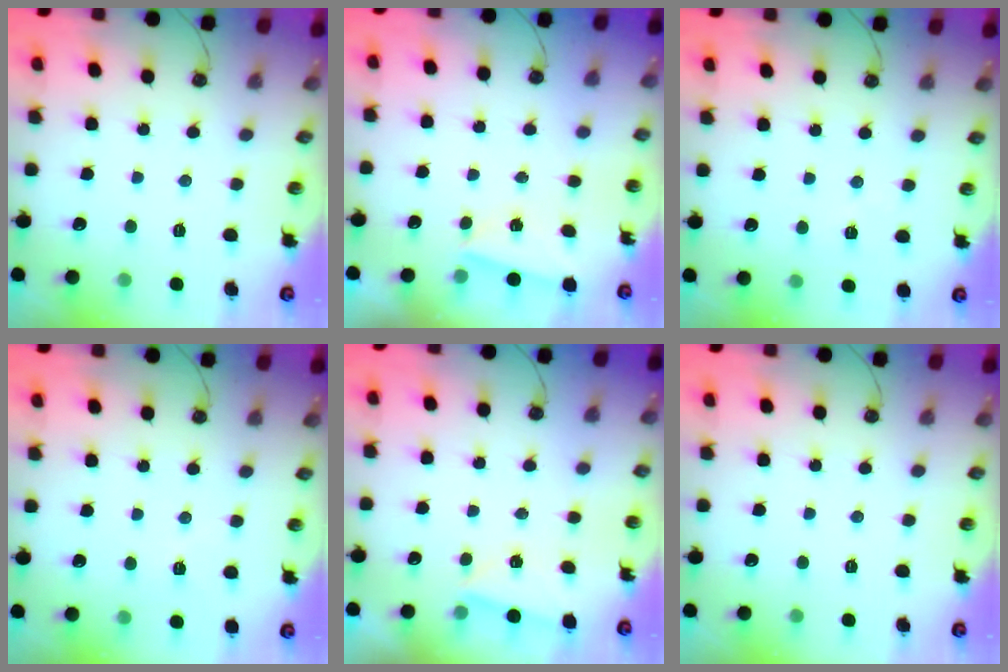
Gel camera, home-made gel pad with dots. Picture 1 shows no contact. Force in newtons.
{"total": 1.2, "press": 1.1, "slide": 0.5}
{"total": 2.0, "press": 1.9, "slide": 0.8}
{"total": 2.3, "press": 1.3, "slide": 1.9}
{"total": 0.6, "press": 0.0, "slide": 0.6}
{"total": 0.0}